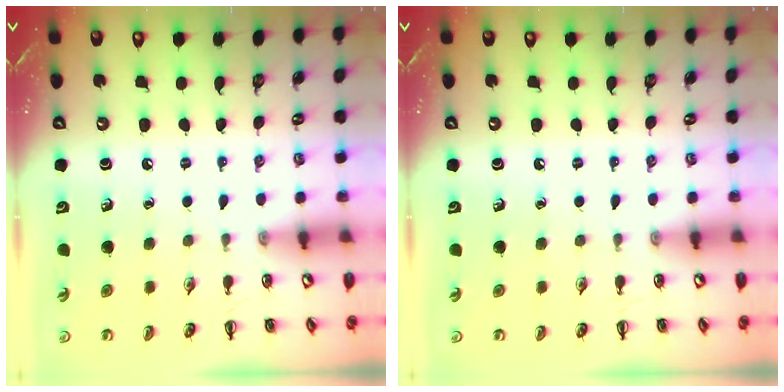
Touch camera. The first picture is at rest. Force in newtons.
{"total": 0.0}